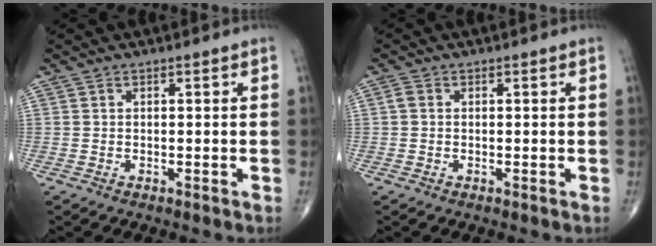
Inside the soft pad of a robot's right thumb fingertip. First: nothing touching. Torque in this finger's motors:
{"motor_torque": [-0.23, 0.14, 0.11, 0.01, 0.00]}